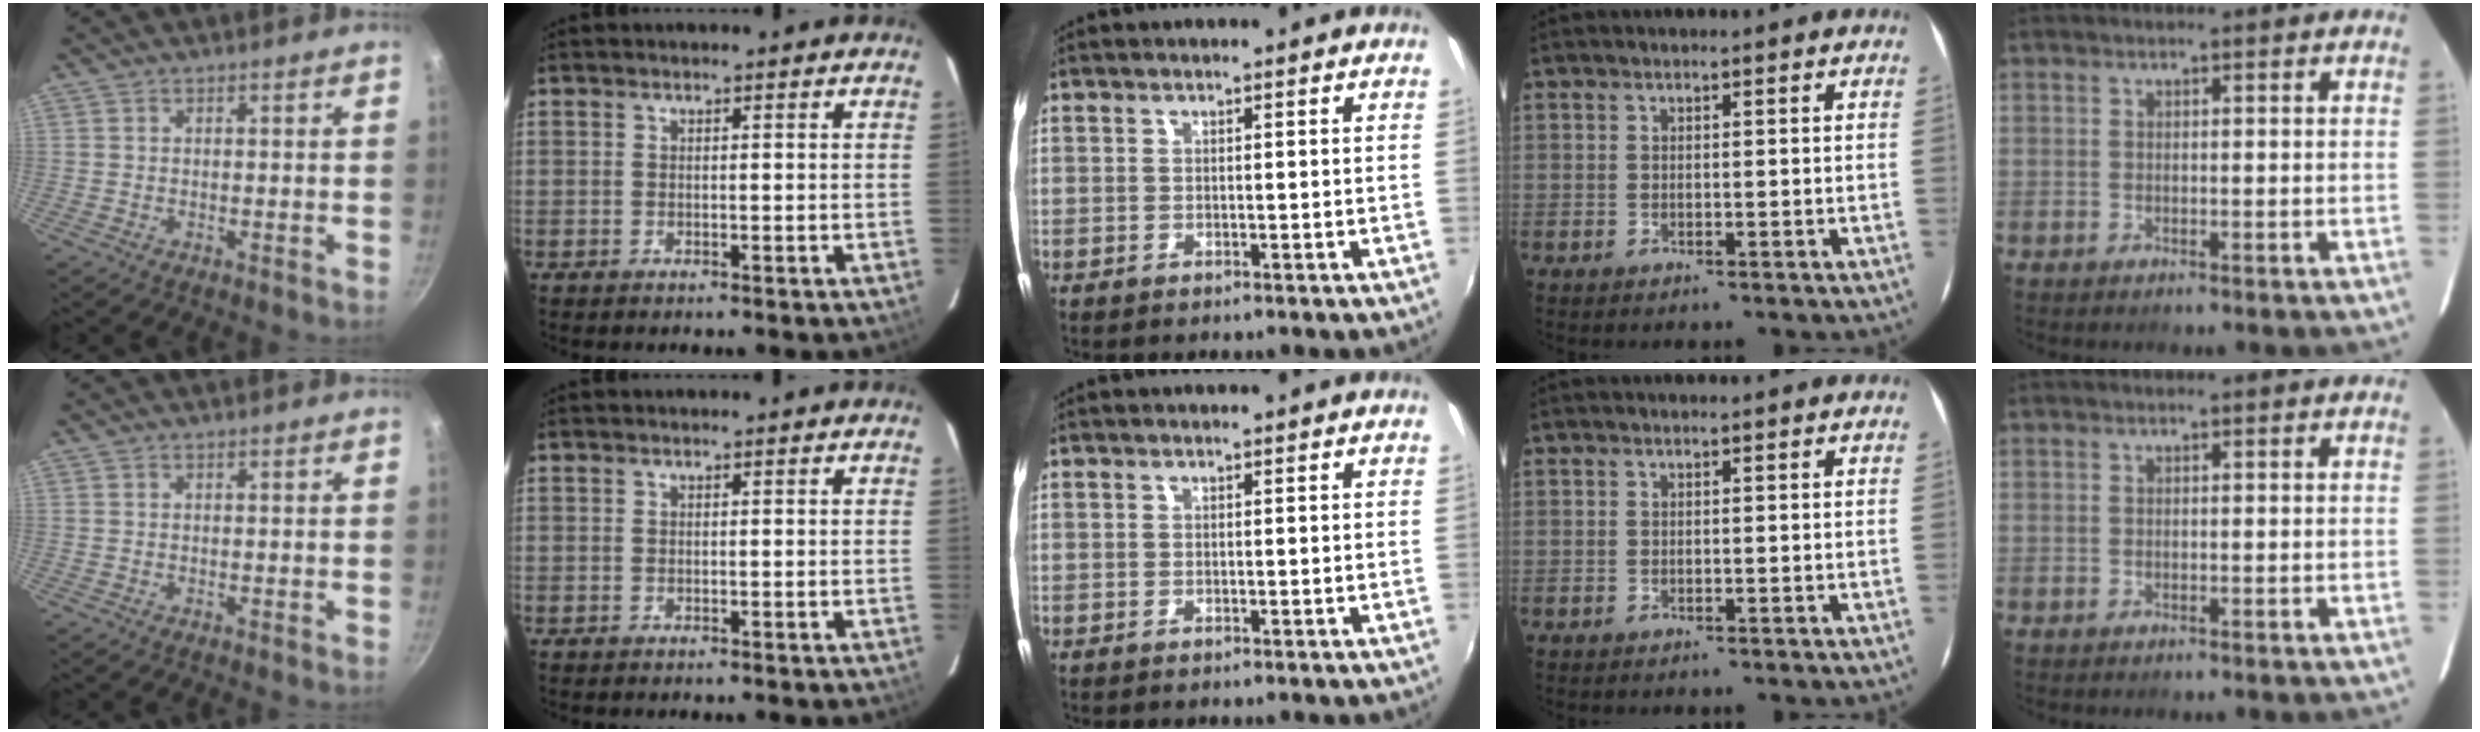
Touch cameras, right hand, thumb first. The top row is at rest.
{}